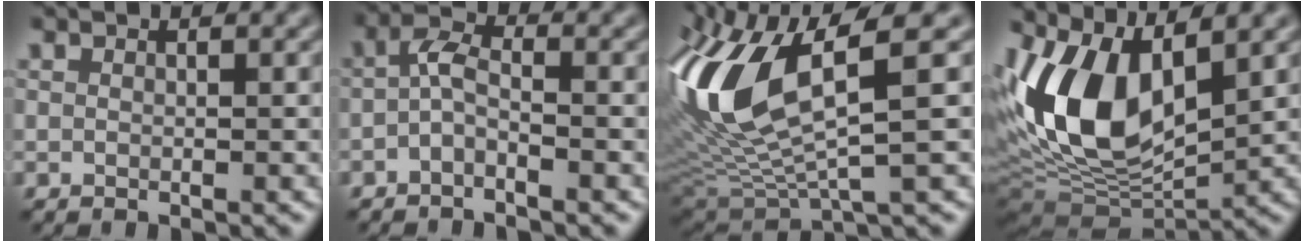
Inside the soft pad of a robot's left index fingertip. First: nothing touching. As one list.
[{"total": 2.1, "force": [-1.1, 0.9, 1.5], "torque": [-0.034, 0.010, -0.024]}, {"total": 11.6, "force": [2.0, 4.1, 10.6], "torque": [-0.238, -0.002, 0.046]}, {"total": 11.9, "force": [1.9, 5.8, 10.2], "torque": [-0.203, 0.001, 0.033]}]